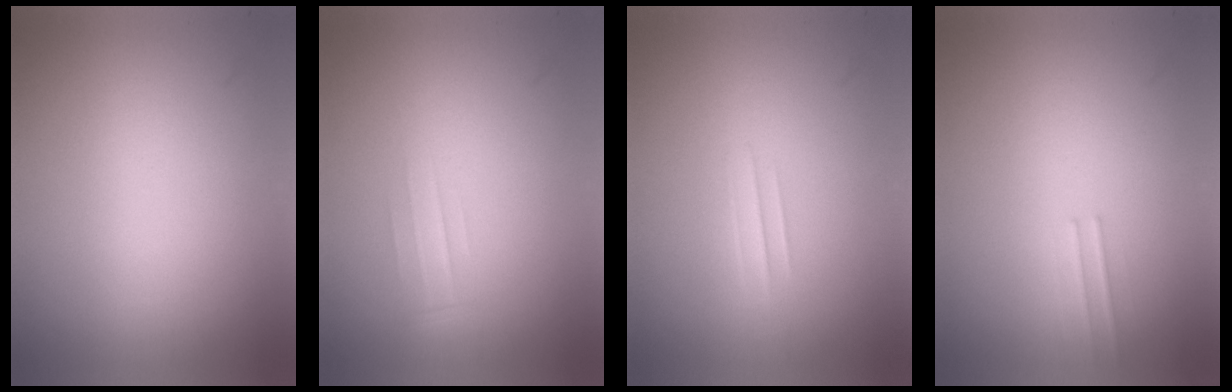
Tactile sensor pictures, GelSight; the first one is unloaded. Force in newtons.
{"total": 1.0}
{"total": 1.0}
{"total": 1.2}